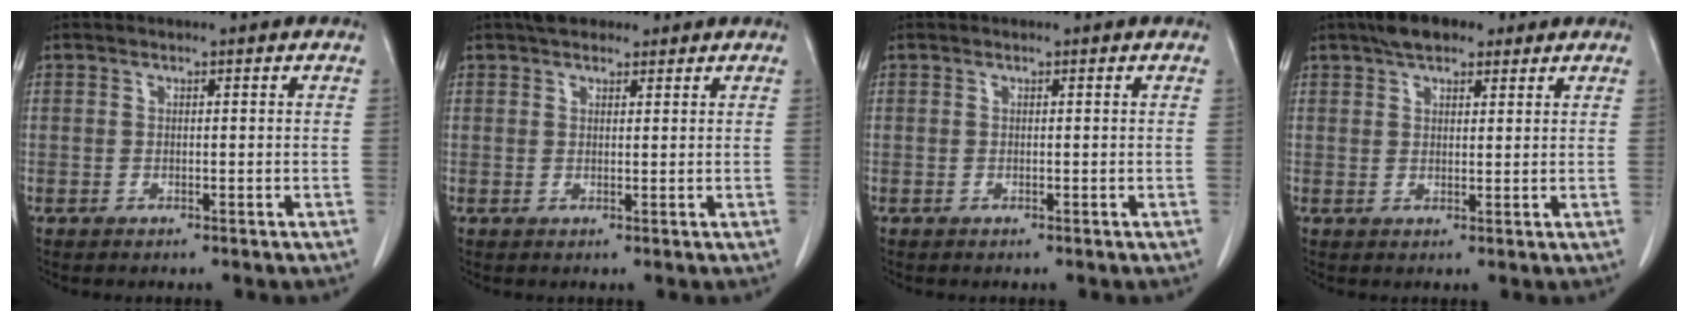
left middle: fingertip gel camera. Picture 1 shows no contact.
{"total": 3.8, "force": [2.9, 1.7, 1.6], "torque": [-0.031, 0.019, 0.047]}
{"total": 0.0}
{"total": 6.4, "force": [4.5, 2.5, 3.8], "torque": [-0.067, 0.021, 0.075]}